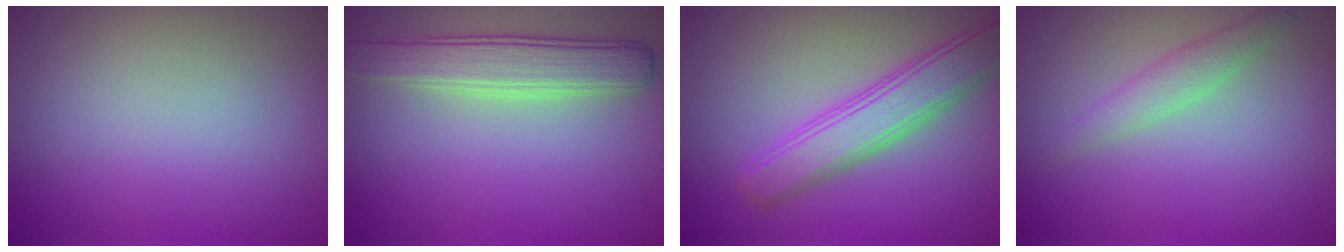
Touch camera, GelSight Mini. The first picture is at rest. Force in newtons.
{"total": 4.0, "press": 4.0, "slide": 0.2}
{"total": 5.0, "press": 5.0, "slide": 0.2}
{"total": 2.7, "press": 2.7, "slide": 0.2}